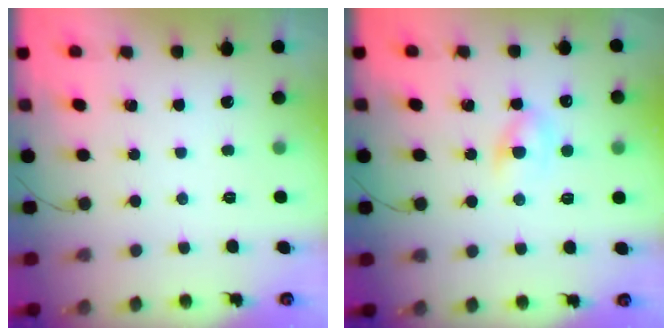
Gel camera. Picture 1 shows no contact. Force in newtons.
{"total": 4.9, "press": 4.7, "slide": 1.1}